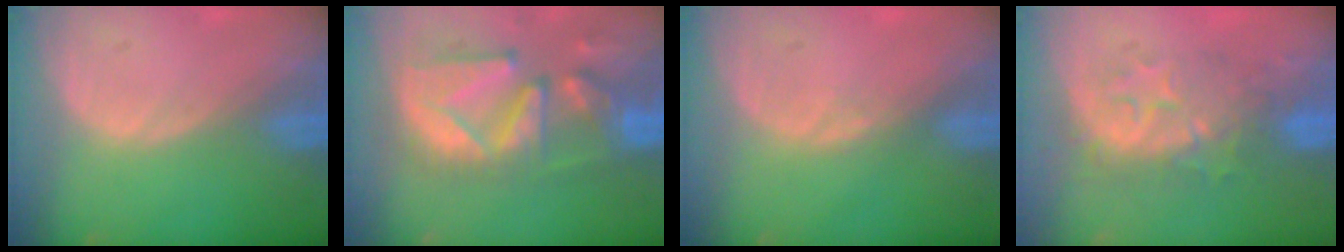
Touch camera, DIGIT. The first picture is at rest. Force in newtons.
{"total": 12.7, "press": 11.2, "slide": 6.0}
{"total": 0.5, "press": 0.5, "slide": 0.1}
{"total": 8.3, "press": 7.9, "slide": 2.5}